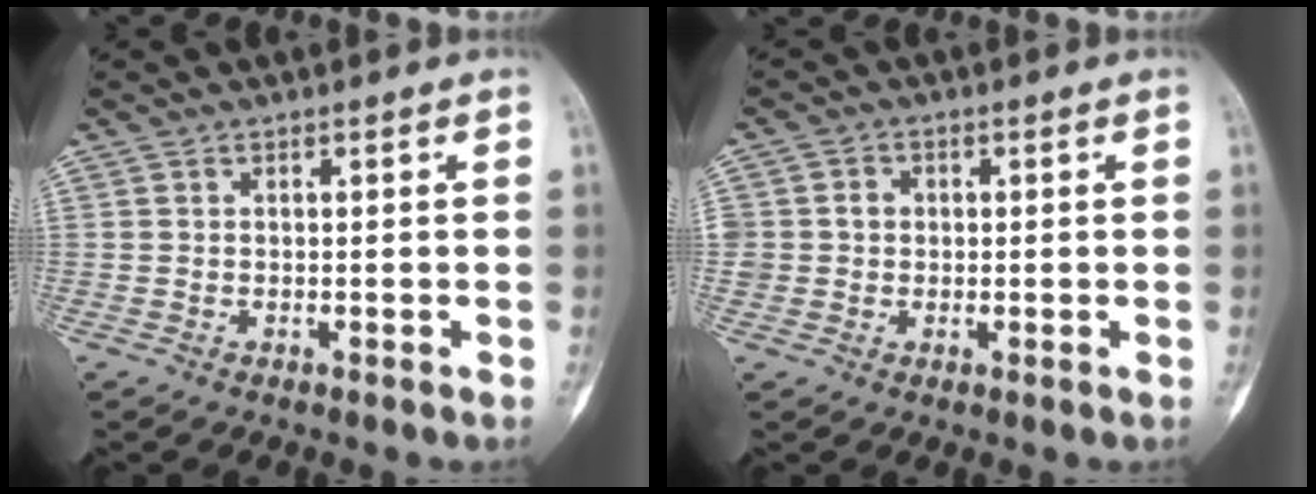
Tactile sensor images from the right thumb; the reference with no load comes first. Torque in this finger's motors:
{"motor_torque": [0.51, 0.64, 0.38, -0.23, 0.00]}